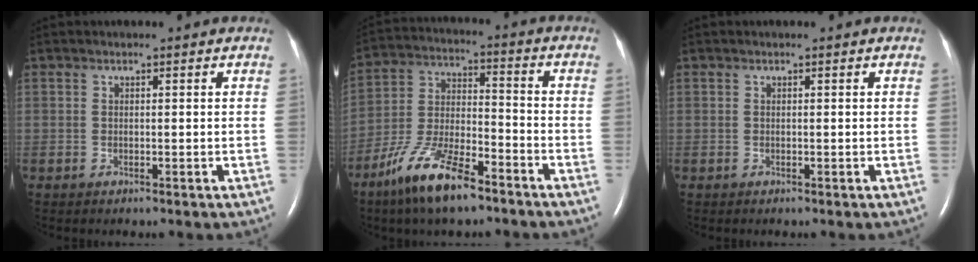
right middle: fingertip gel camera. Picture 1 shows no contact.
{"total": 13.1, "force": [-8.9, 3.3, 9.0], "torque": [-0.190, -0.011, -0.167]}
{"total": 0.0}